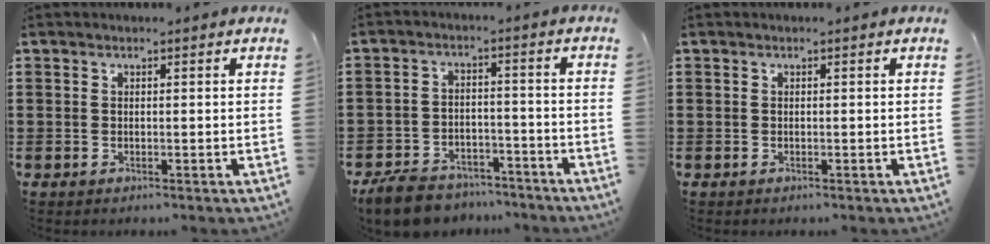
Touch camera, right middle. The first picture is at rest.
{"total": 6.2, "force": [-5.9, 1.6, 1.3], "torque": [-0.036, 0.012, -0.119]}
{"total": 0.0}